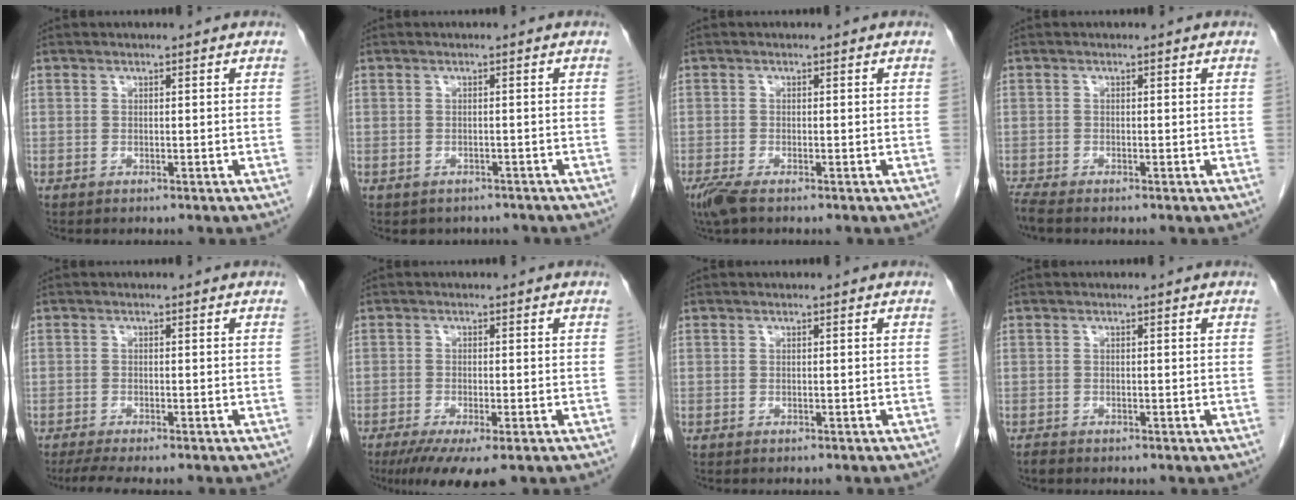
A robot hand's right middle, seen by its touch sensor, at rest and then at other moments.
{"total": 3.3, "force": [-2.7, 1.9, 0.5], "torque": [-0.007, 0.007, -0.031]}
{"total": 3.1, "force": [-2.2, 0.7, 2.2], "torque": [-0.050, -0.011, -0.042]}
{"total": 1.8, "force": [-1.6, -0.1, 0.7], "torque": [-0.025, -0.009, -0.035]}
{"total": 6.4, "force": [-5.3, 0.8, 3.5], "torque": [-0.050, -0.014, -0.082]}
{"total": 7.8, "force": [-5.1, 1.3, 5.7], "torque": [-0.089, -0.021, -0.080]}
{"total": 1.4, "force": [-1.3, 0.1, 0.6], "torque": [-0.011, -0.001, -0.016]}
{"total": 0.9, "force": [-0.8, 0.2, 0.3], "torque": [-0.014, -0.003, -0.015]}